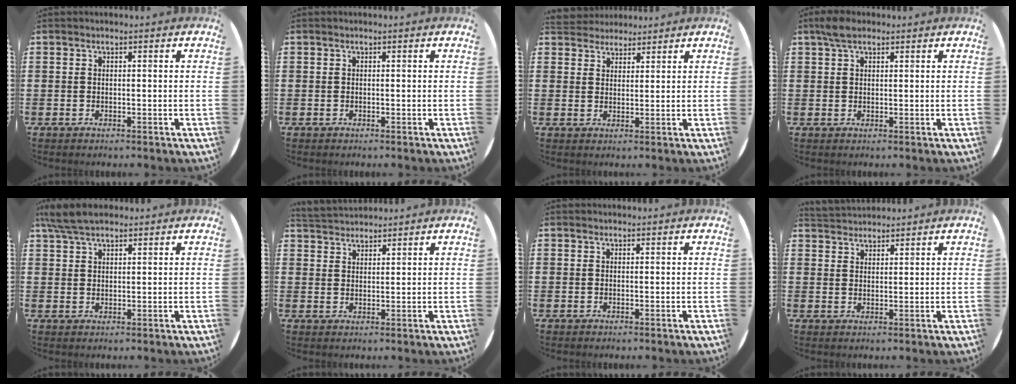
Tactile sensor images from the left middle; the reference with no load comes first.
{"total": 0.0}
{"total": 3.2, "force": [3.0, 1.0, -0.3], "torque": [-0.002, -0.004, 0.057]}
{"total": 2.8, "force": [1.9, 1.2, 1.6], "torque": [-0.035, 0.008, 0.034]}
{"total": 5.1, "force": [4.2, 1.3, 2.6], "torque": [-0.059, 0.000, 0.078]}
{"total": 2.8, "force": [2.8, 0.5, -0.2], "torque": [-0.002, -0.005, 0.053]}
{"total": 0.0}
{"total": 2.5, "force": [2.5, 0.5, -0.4], "torque": [0.004, -0.002, 0.048]}